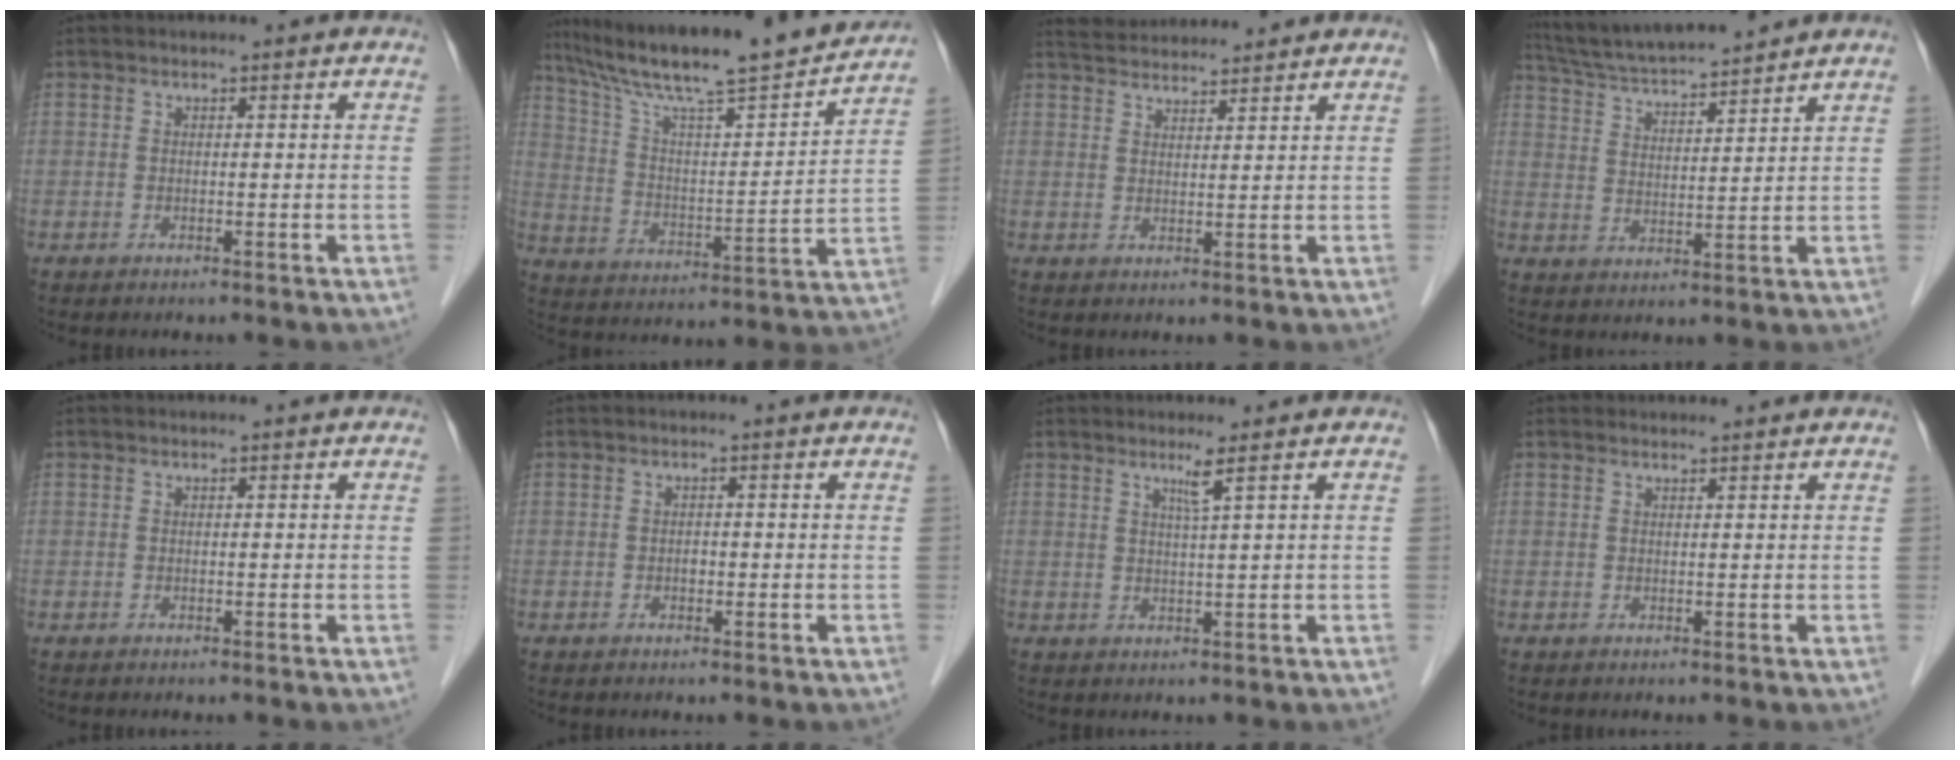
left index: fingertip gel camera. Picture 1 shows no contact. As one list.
[{"total": 22.6, "force": [19.6, 1.4, 11.2], "torque": [-0.192, -0.002, 0.304]}, {"total": 8.3, "force": [7.9, 1.2, 2.0], "torque": [-0.038, 0.032, 0.122]}, {"total": 12.9, "force": [11.9, 0.3, 4.9], "torque": [-0.094, 0.019, 0.203]}, {"total": 0.0}, {"total": 0.8, "force": [-0.3, 0.5, 0.5], "torque": [-0.010, 0.001, -0.006]}, {"total": 2.3, "force": [1.3, -0.9, 1.7], "torque": [-0.039, -0.009, 0.029]}, {"total": 1.4, "force": [1.4, 0.3, 0.0], "torque": [-0.011, 0.009, 0.020]}]